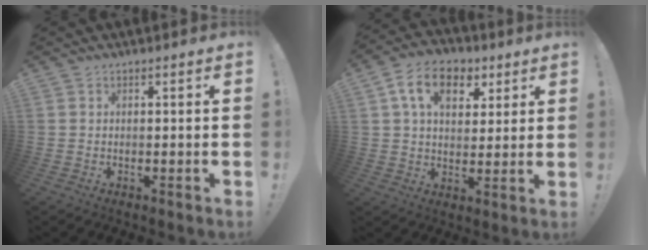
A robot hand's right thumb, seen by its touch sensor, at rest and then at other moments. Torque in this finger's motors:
{"motor_torque": [0.44, 0.53, 0.27, 0.09, 0.11]}